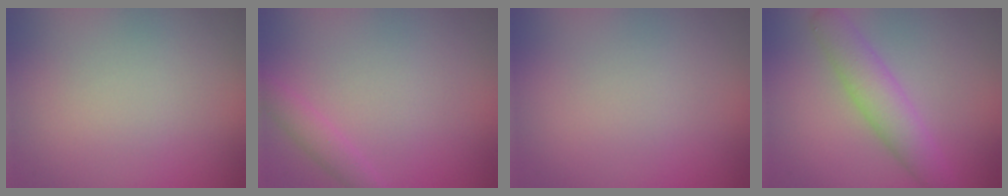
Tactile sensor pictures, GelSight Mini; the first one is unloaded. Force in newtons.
{"total": 1.5, "press": 1.5, "slide": 0.1}
{"total": 0.0}
{"total": 3.8, "press": 3.8, "slide": 0.1}